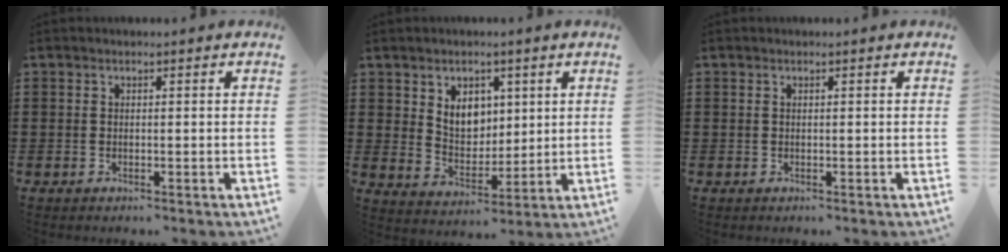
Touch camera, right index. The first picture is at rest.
{"total": 6.0, "force": [2.4, 4.5, 3.1], "torque": [-0.062, 0.007, 0.041]}
{"total": 0.0}